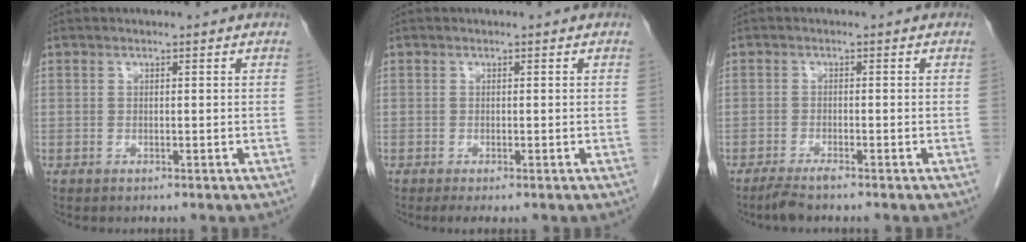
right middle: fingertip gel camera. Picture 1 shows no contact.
{"total": 1.5, "force": [-1.0, 0.3, 1.1], "torque": [-0.017, -0.006, -0.015]}
{"total": 2.4, "force": [-2.0, 0.0, 1.3], "torque": [-0.031, -0.007, -0.040]}